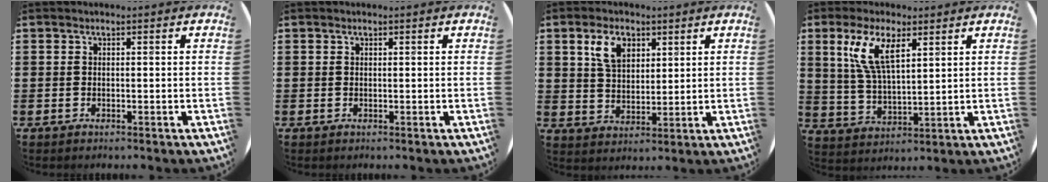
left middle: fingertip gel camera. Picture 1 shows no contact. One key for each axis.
{"total": 0.0}
{"total": 5.2, "fx": 2.9, "fy": 3.1, "fz": 3.1, "tx": -0.056, "ty": 0.003, "tz": 0.049}
{"total": 8.0, "fx": 4.5, "fy": 2.5, "fz": 6.1, "tx": -0.133, "ty": 0.005, "tz": 0.079}